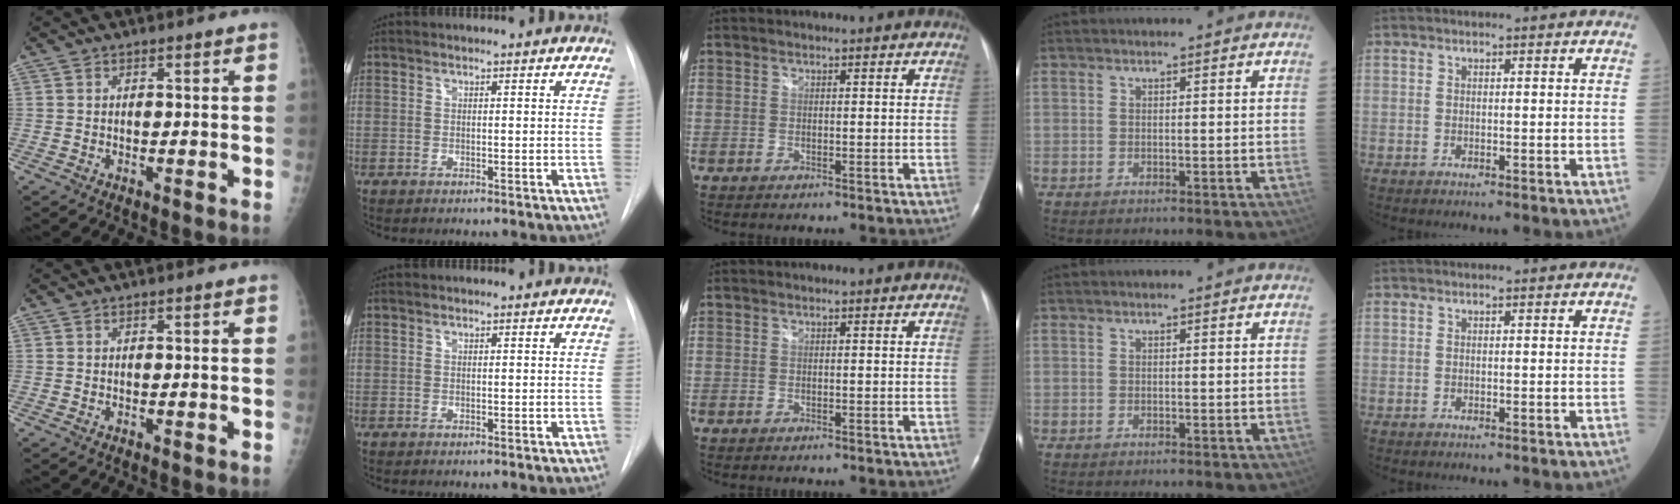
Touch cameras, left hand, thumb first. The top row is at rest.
{}